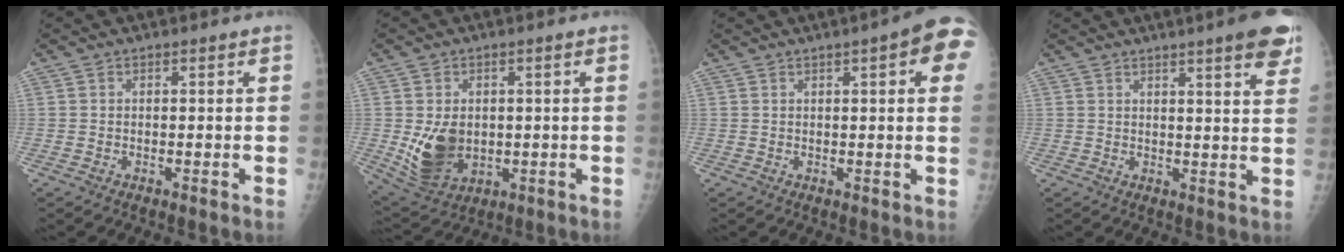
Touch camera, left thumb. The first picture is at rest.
{"total": 9.4, "force": [-0.5, 6.9, 6.4], "torque": [-0.093, -0.009, 0.013]}
{"total": 9.5, "force": [3.4, 2.1, 8.6], "torque": [-0.087, 0.002, 0.030]}
{"total": 8.7, "force": [5.7, 1.0, 6.5], "torque": [-0.068, -0.020, 0.062]}